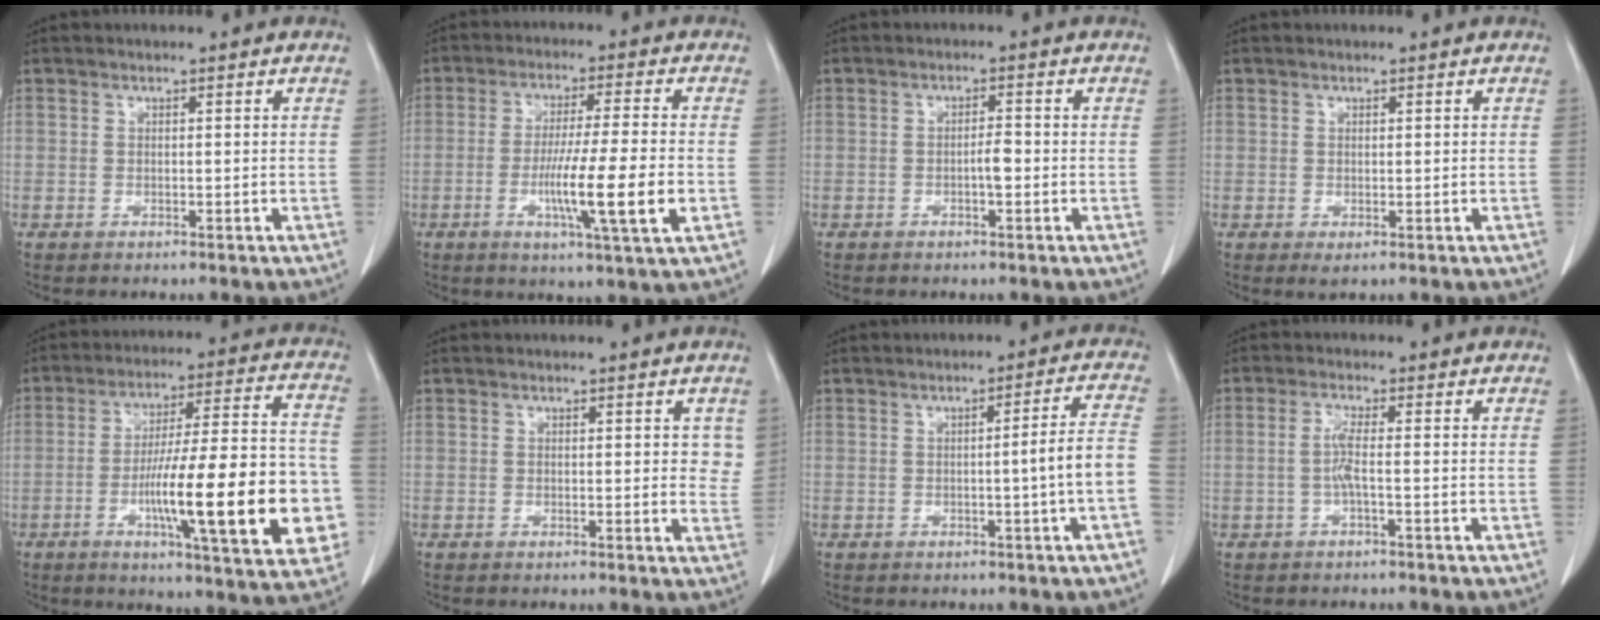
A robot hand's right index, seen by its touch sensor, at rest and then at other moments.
{"total": 11.4, "force": [-2.7, -0.6, 11.0], "torque": [-0.191, -0.018, -0.049]}
{"total": 1.9, "force": [-0.4, 0.4, 1.8], "torque": [-0.028, 0.004, -0.006]}
{"total": 0.8, "force": [0.0, 0.6, 0.5], "torque": [-0.009, -0.002, 0.003]}
{"total": 22.1, "force": [-5.6, 2.9, 21.2], "torque": [-0.272, 0.011, -0.073]}
{"total": 2.8, "force": [1.3, 1.5, 2.0], "torque": [-0.010, -0.006, 0.011]}
{"total": 5.9, "force": [-1.4, -1.1, 5.6], "torque": [-0.075, 0.006, -0.022]}
{"total": 2.5, "force": [-0.4, -0.2, 2.4], "torque": [-0.049, 0.002, -0.009]}